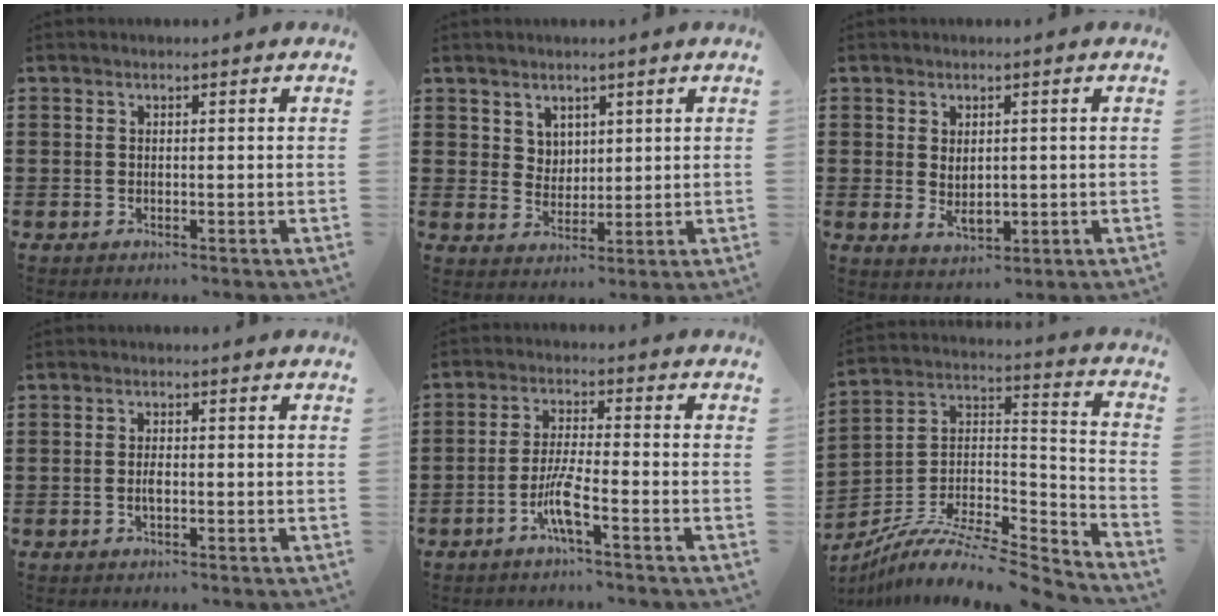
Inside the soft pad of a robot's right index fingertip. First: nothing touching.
{"total": 3.9, "force": [2.7, 2.8, 0.4], "torque": [-0.020, 0.006, 0.052]}
{"total": 3.2, "force": [0.2, 1.9, 2.5], "torque": [-0.043, 0.003, 0.003]}
{"total": 1.6, "force": [-0.3, 0.7, 1.4], "torque": [-0.028, 0.001, -0.005]}
{"total": 5.7, "force": [-3.0, 0.3, 4.9], "torque": [-0.114, -0.016, -0.063]}
{"total": 9.1, "force": [-7.1, 2.7, 5.1], "torque": [-0.106, 0.001, -0.145]}